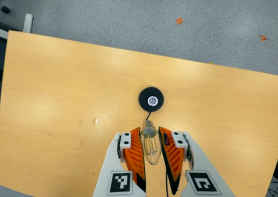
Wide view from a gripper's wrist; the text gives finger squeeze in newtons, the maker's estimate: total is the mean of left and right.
{"total": 18.0, "left": 18.9, "right": 17.1}